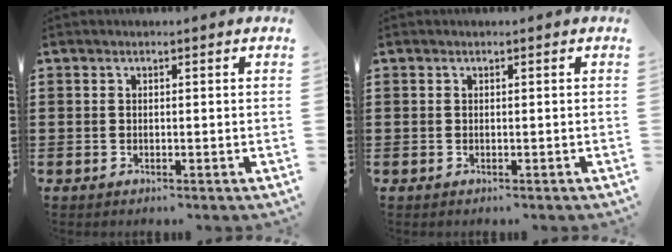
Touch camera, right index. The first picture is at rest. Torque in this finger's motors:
{"motor_torque": [-0.25, -0.38, 0.00, -0.01]}